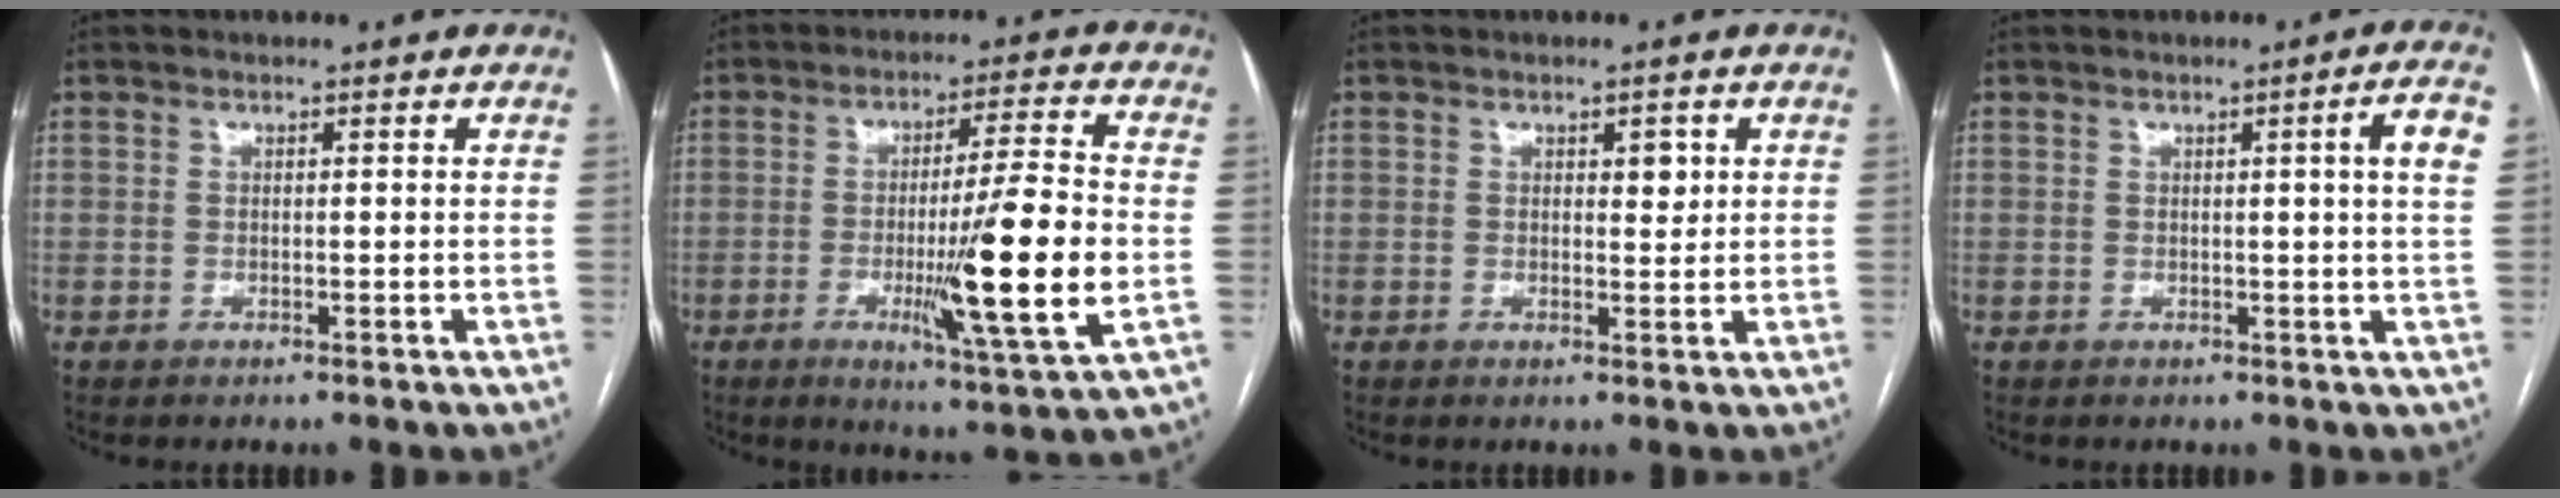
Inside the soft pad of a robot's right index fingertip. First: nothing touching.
{"total": 14.9, "force": [-2.7, -0.4, 14.6], "torque": [-0.233, -0.024, -0.047]}
{"total": 2.2, "force": [0.9, 1.1, 1.8], "torque": [-0.022, -0.001, 0.012]}
{"total": 4.5, "force": [1.1, -0.8, 4.3], "torque": [-0.052, -0.002, 0.012]}